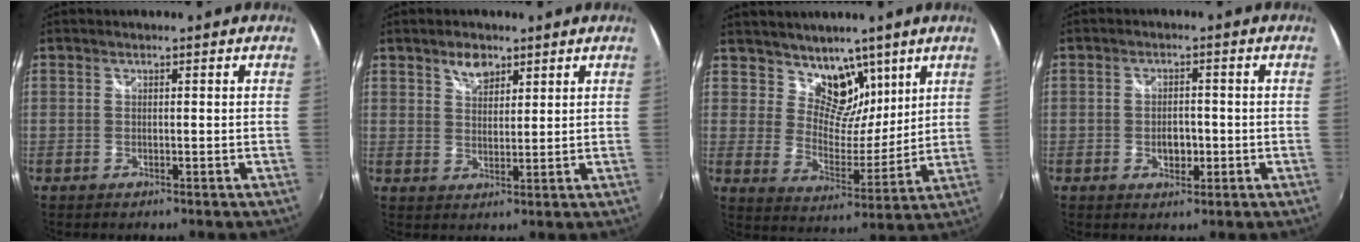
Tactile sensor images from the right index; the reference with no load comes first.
{"total": 4.3, "force": [2.9, 2.4, 2.1], "torque": [-0.028, 0.007, 0.052]}
{"total": 10.0, "force": [6.8, 6.4, 3.6], "torque": [-0.042, -0.018, 0.119]}
{"total": 3.6, "force": [-1.0, 2.4, 2.5], "torque": [-0.040, -0.002, -0.014]}